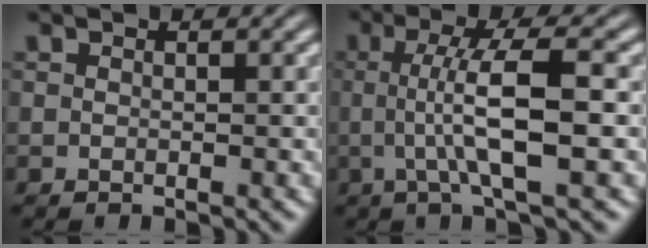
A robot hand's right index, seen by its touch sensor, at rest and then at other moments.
{"total": 5.5, "force": [0.2, -0.1, 5.5], "torque": [-0.092, -0.003, 0.007]}